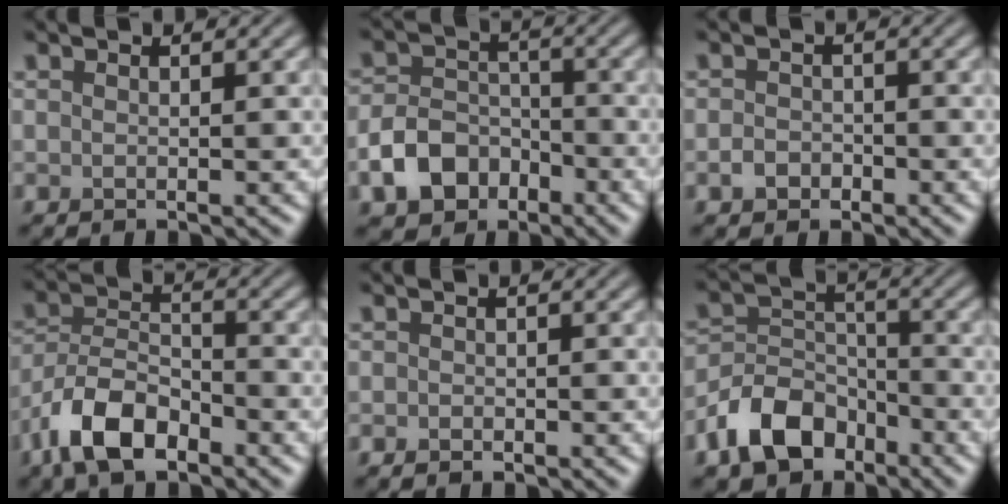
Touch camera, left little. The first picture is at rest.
{"total": 5.3, "force": [-2.7, 3.7, 2.5], "torque": [-0.044, -0.003, -0.055]}
{"total": 1.5, "force": [-0.8, 1.2, 0.6], "torque": [-0.006, 0.000, -0.018]}
{"total": 6.8, "force": [-4.3, 3.3, 4.2], "torque": [-0.072, 0.003, -0.090]}
{"total": 0.7, "force": [-0.4, 0.4, 0.4], "torque": [-0.003, -0.004, -0.006]}
{"total": 6.9, "force": [-4.3, 4.3, 3.1], "torque": [-0.053, -0.003, -0.093]}